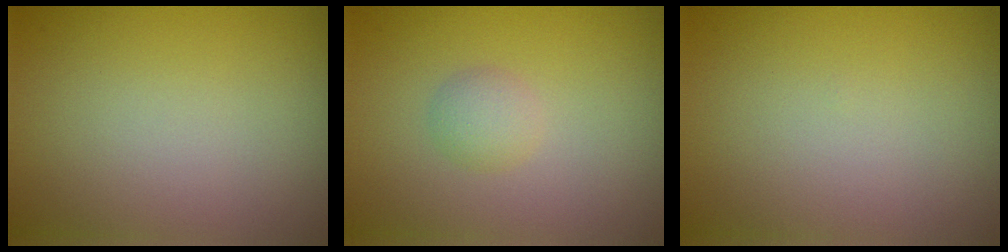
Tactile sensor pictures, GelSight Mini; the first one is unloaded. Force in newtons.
{"total": 1.5, "press": 1.5, "slide": 0.0}
{"total": 0.0}